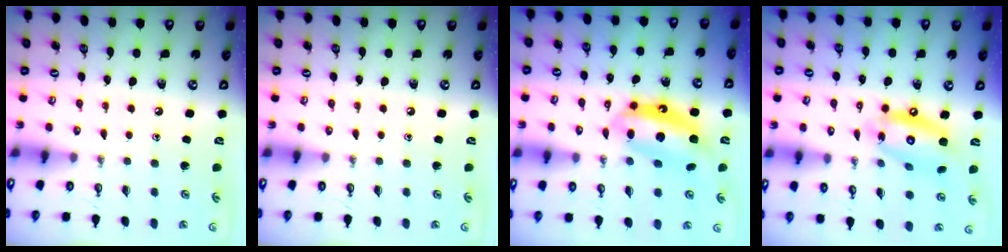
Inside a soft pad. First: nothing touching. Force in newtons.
{"total": 0.0}
{"total": 11.7, "press": 11.7, "slide": 0.9}
{"total": 14.3, "press": 14.2, "slide": 1.2}